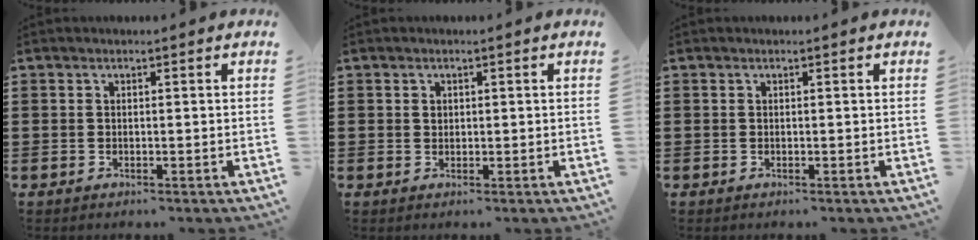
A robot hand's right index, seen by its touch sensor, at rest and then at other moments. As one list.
[{"total": 0.6, "force": [0.3, 0.4, 0.2], "torque": [-0.005, 0.004, 0.006]}, {"total": 0.0}]